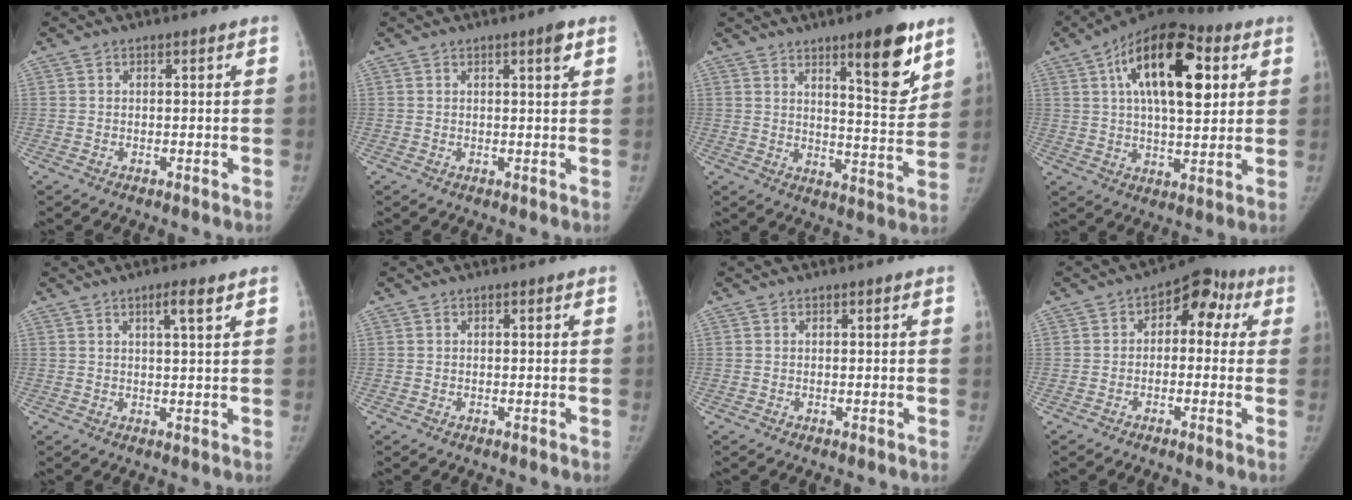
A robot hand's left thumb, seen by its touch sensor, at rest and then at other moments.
{"total": 2.1, "force": [1.2, 0.2, 1.8], "torque": [-0.026, -0.006, 0.018]}
{"total": 12.9, "force": [7.7, 3.1, 9.8], "torque": [-0.111, -0.054, 0.113]}
{"total": 20.2, "force": [6.5, 9.2, 16.8], "torque": [-0.250, 0.000, 0.093]}
{"total": 3.6, "force": [2.0, 0.3, 3.0], "torque": [-0.050, -0.010, 0.033]}
{"total": 0.0}
{"total": 0.0}
{"total": 8.1, "force": [1.3, 5.4, 5.9], "torque": [-0.033, 0.038, 0.004]}